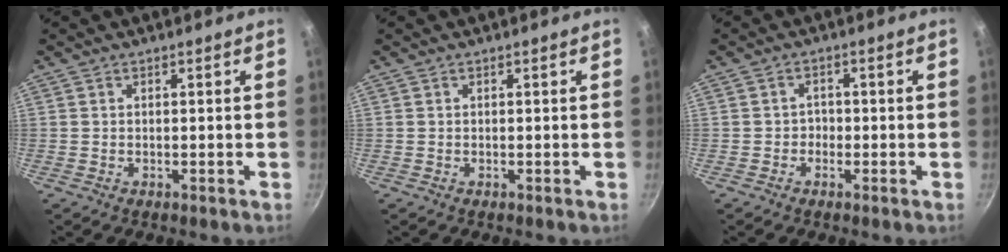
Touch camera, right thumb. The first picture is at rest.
{"total": 0.0}
{"total": 1.7, "force": [-0.6, 1.5, 0.5], "torque": [0.008, 0.003, -0.011]}